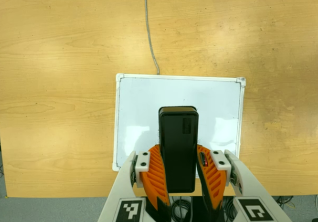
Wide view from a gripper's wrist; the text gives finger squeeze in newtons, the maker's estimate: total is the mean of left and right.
{"total": 8.4, "left": 6.7, "right": 10.1}